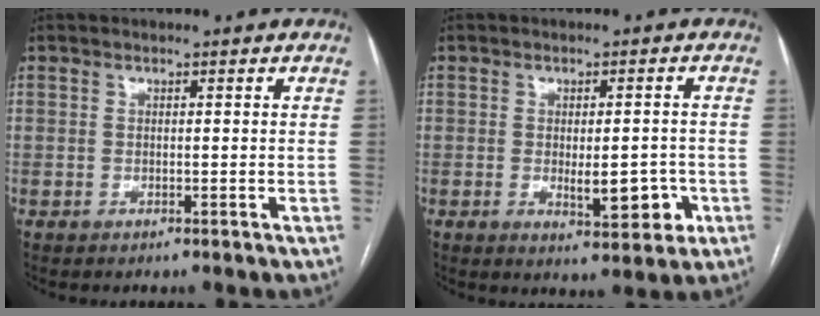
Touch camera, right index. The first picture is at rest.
{"total": 6.3, "force": [-1.7, 2.1, 5.7], "torque": [-0.079, -0.004, -0.014]}